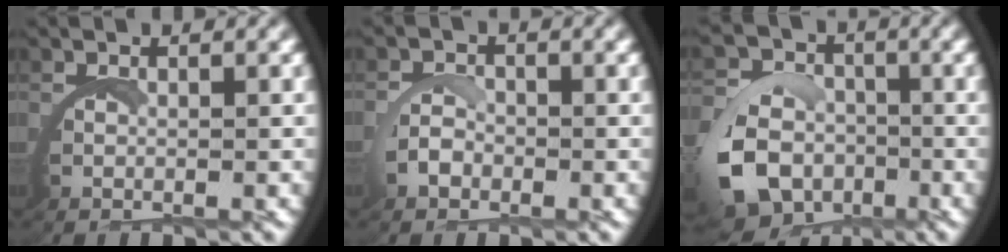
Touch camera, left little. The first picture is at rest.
{"total": 0.8, "force": [-0.2, 0.6, 0.4], "torque": [-0.013, -0.001, -0.010]}
{"total": 10.4, "force": [-4.1, 9.1, 3.0], "torque": [-0.074, -0.041, -0.073]}